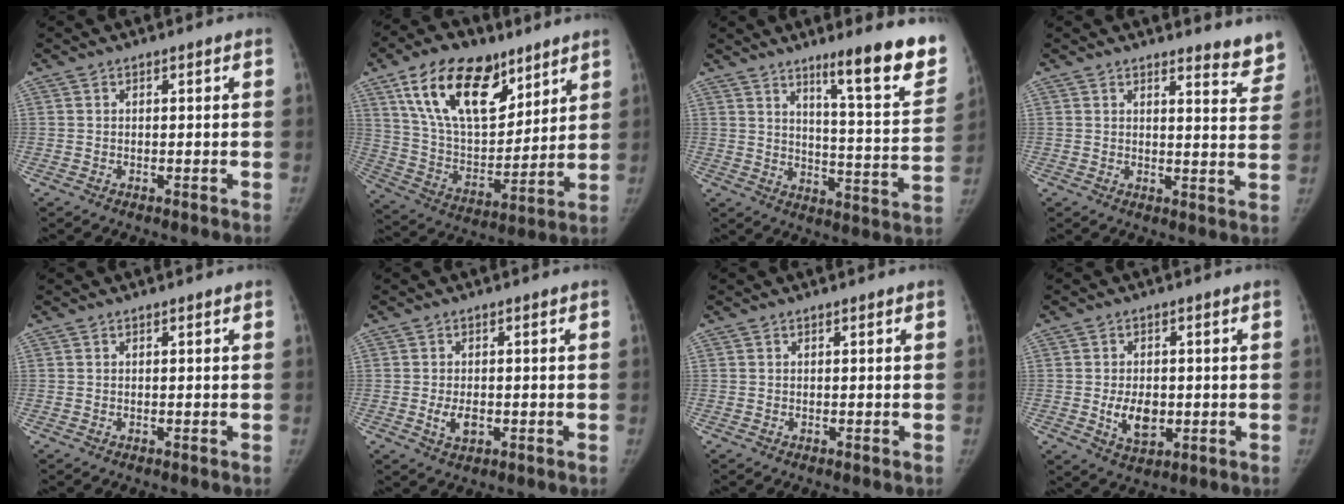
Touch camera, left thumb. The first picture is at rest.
{"total": 22.1, "force": [12.6, 11.9, 13.8], "torque": [-0.206, -0.043, 0.229]}
{"total": 17.5, "force": [11.4, 2.2, 13.1], "torque": [-0.139, -0.079, 0.168]}
{"total": 6.8, "force": [6.4, 1.4, 1.8], "torque": [0.007, -0.051, 0.060]}
{"total": 0.0}
{"total": 3.5, "force": [-0.7, 2.1, 2.7], "torque": [-0.047, -0.003, -0.007]}
{"total": 0.0}
{"total": 6.6, "force": [-0.8, 4.3, 4.9], "torque": [-0.065, -0.006, -0.003]}